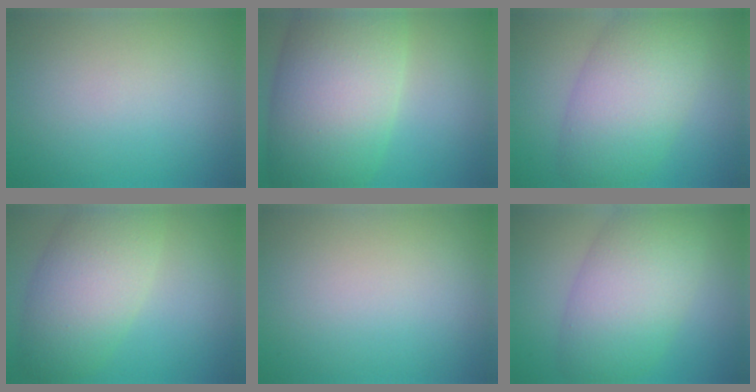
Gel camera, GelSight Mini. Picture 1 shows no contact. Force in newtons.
{"total": 13.0, "press": 13.0, "slide": 0.6}
{"total": 8.6, "press": 8.6, "slide": 0.2}
{"total": 7.5, "press": 7.4, "slide": 0.4}
{"total": 0.0}
{"total": 8.6, "press": 8.6, "slide": 0.2}